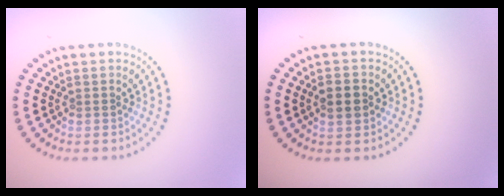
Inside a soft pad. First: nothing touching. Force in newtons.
{"total": 2.5, "press": 2.5, "slide": 0.2}